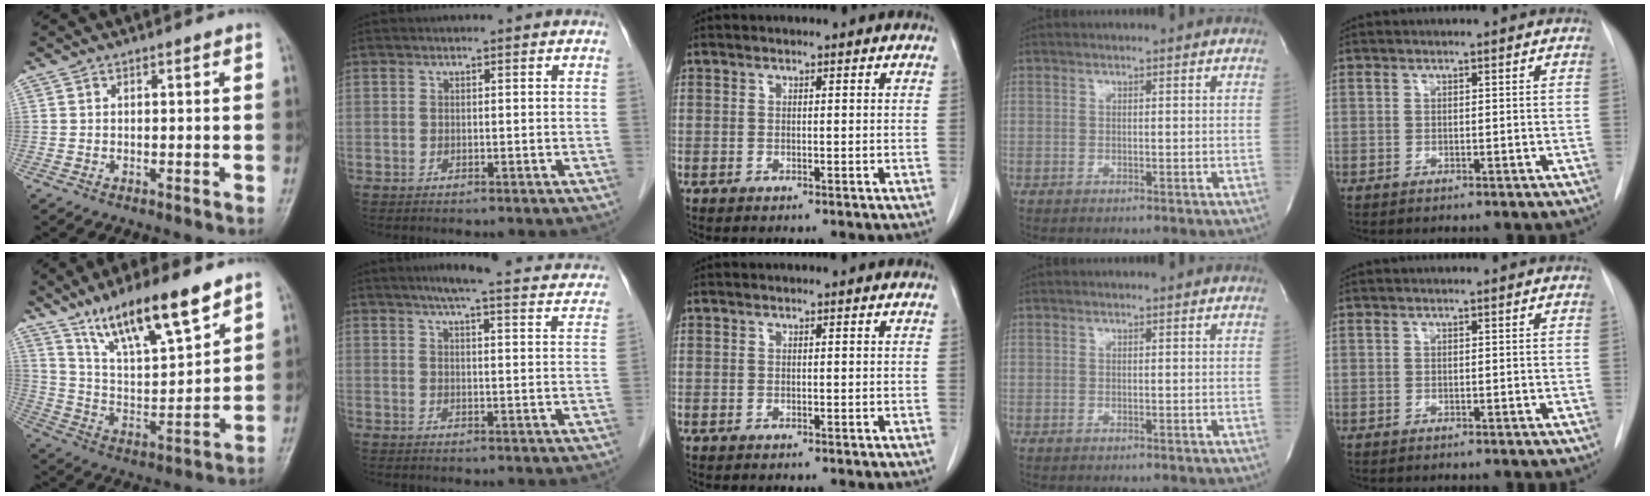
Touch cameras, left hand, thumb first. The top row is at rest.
{"thumb": {"total": 17.0, "force": [11.6, 4.2, 11.6], "torque": [-0.184, -0.052, 0.220]}, "index": {"total": 21.5, "force": [19.4, 1.9, 9.2], "torque": [-0.117, -0.011, 0.224]}}